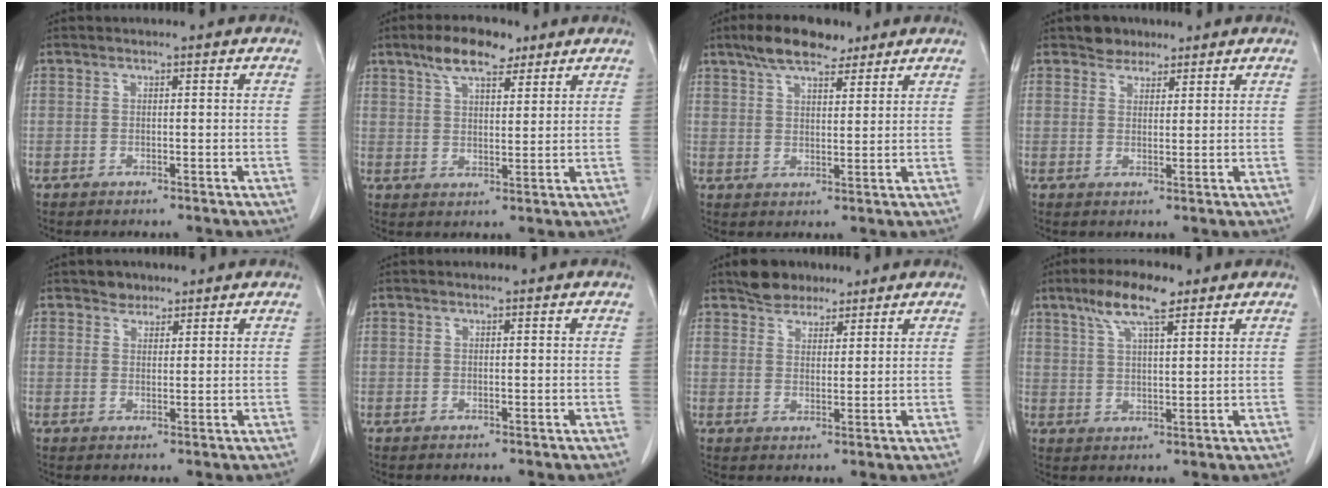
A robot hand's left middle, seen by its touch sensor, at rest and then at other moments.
{"total": 7.8, "force": [5.4, 2.9, 4.8], "torque": [-0.087, 0.013, 0.096]}
{"total": 8.7, "force": [6.4, 2.9, 5.1], "torque": [-0.092, 0.017, 0.110]}
{"total": 3.0, "force": [2.4, 1.8, 0.3], "torque": [-0.005, 0.004, 0.037]}
{"total": 2.2, "force": [1.7, 1.4, 0.1], "torque": [-0.001, 0.001, 0.025]}
{"total": 0.0}
{"total": 4.9, "force": [4.1, 2.5, 1.3], "torque": [-0.025, 0.010, 0.073]}
{"total": 7.7, "force": [5.1, 1.6, 5.6], "torque": [-0.111, 0.013, 0.092]}